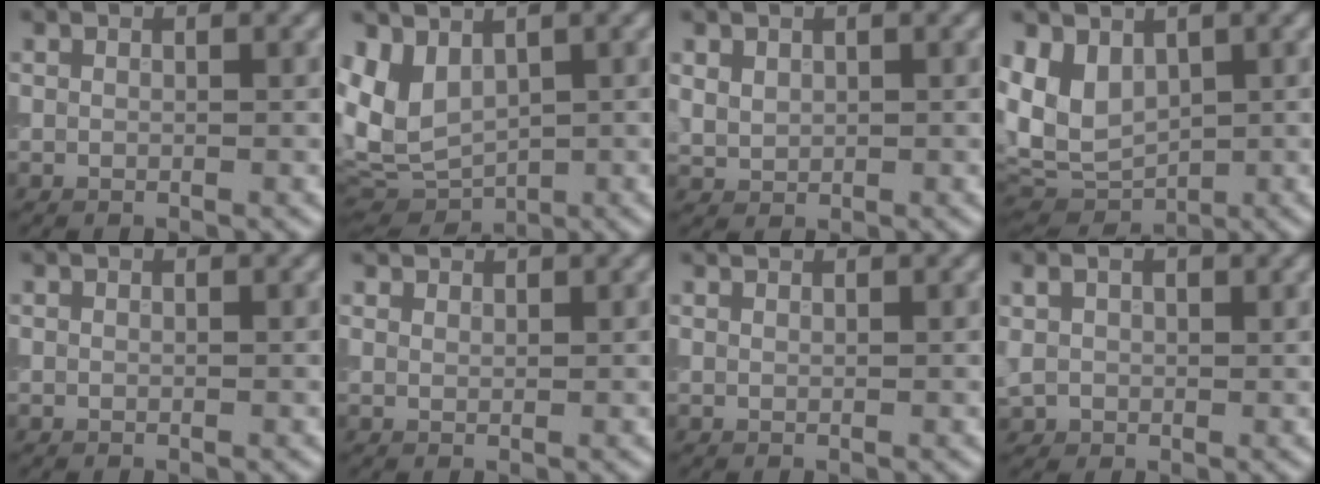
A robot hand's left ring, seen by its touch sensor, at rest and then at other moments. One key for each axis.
{"total": 4.8, "fx": 1.0, "fy": 3.2, "fz": 3.5, "tx": -0.080, "ty": -0.002, "tz": 0.020}
{"total": 1.4, "fx": 0.6, "fy": 1.2, "fz": 0.6, "tx": -0.015, "ty": -0.002, "tz": 0.016}
{"total": 5.7, "fx": 1.2, "fy": 4.0, "fz": 3.8, "tx": -0.089, "ty": -0.005, "tz": 0.016}
{"total": 0.0}
{"total": 1.7, "fx": 1.5, "fy": 0.8, "fz": 0.3, "tx": -0.015, "ty": -0.007, "tz": 0.038}
{"total": 0.6, "fx": 0.6, "fy": 0.0, "fz": 0.1, "tx": -0.008, "ty": 0.000, "tz": 0.010}
{"total": 1.8, "fx": 0.5, "fy": 1.5, "fz": 0.8, "tx": -0.023, "ty": 0.001, "tz": 0.007}